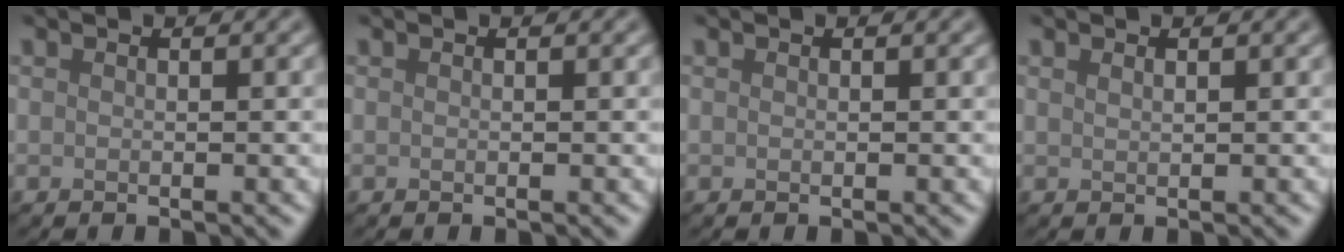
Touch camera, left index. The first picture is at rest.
{"total": 0.0}
{"total": 0.0}
{"total": 0.5, "force": [0.4, 0.2, 0.3], "torque": [-0.005, -0.001, 0.009]}